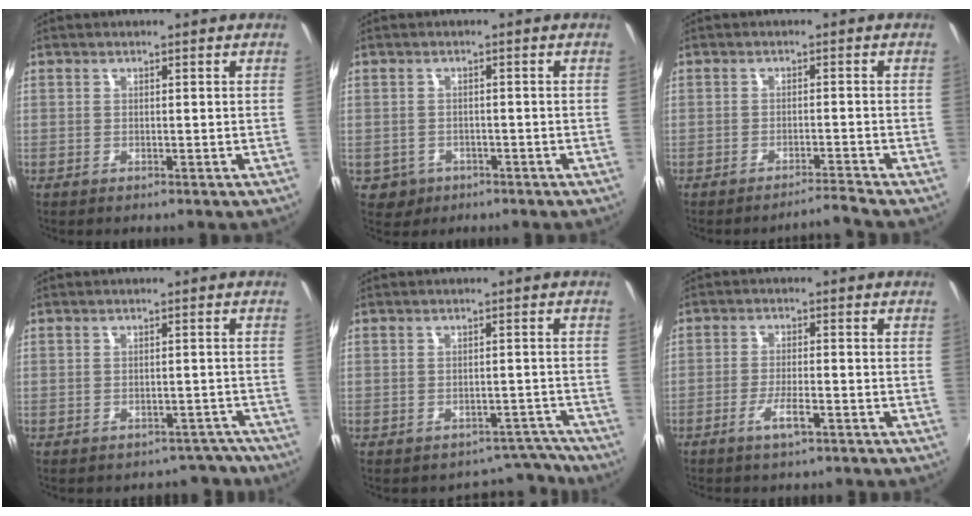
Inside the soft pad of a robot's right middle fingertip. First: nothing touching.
{"total": 4.0, "force": [-1.5, 3.5, 0.9], "torque": [-0.031, -0.001, -0.016]}
{"total": 3.0, "force": [-2.5, -1.6, -0.2], "torque": [0.000, 0.004, -0.044]}
{"total": 5.7, "force": [-5.1, 2.7, 0.0], "torque": [0.019, 0.025, -0.050]}
{"total": 4.7, "force": [-4.3, 1.9, -0.6], "torque": [0.027, 0.024, -0.051]}
{"total": 3.9, "force": [-2.7, 0.7, 2.7], "torque": [-0.064, -0.003, -0.050]}